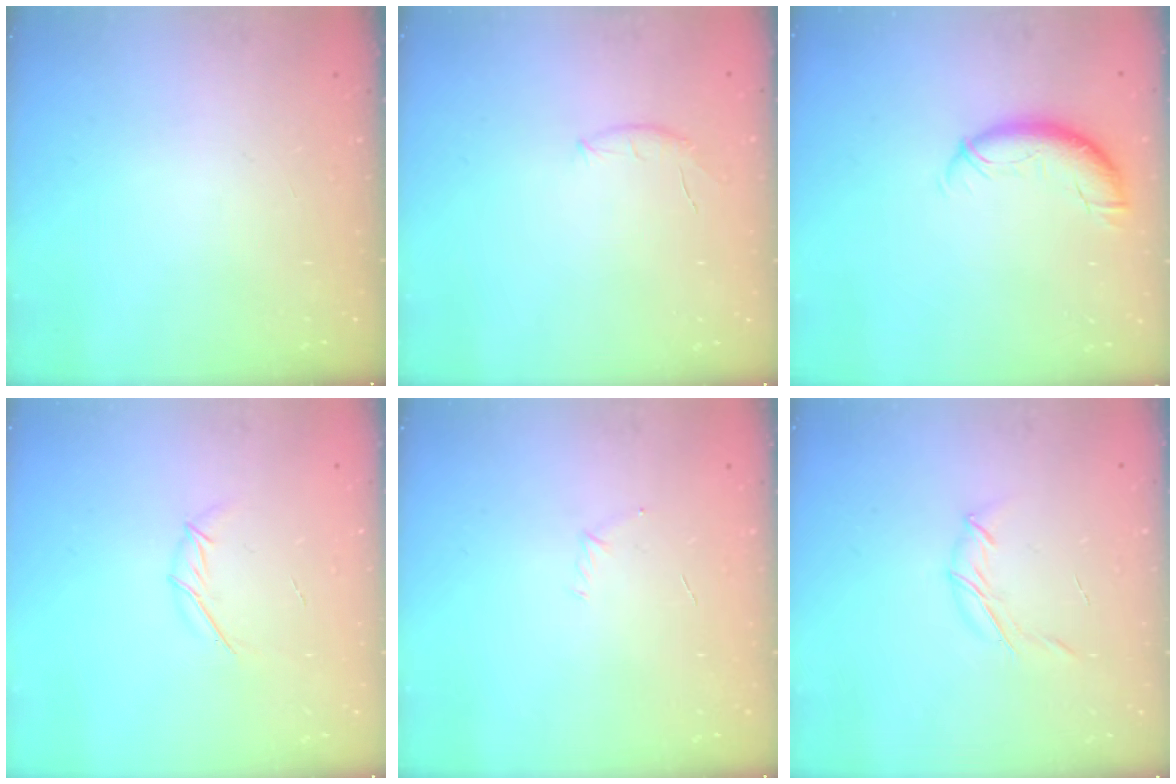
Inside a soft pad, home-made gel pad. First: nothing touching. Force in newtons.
{"total": 6.9, "press": 6.8, "slide": 1.2}
{"total": 9.8, "press": 9.5, "slide": 2.3}
{"total": 5.4, "press": 5.3, "slide": 1.1}
{"total": 3.1, "press": 2.9, "slide": 0.9}
{"total": 6.0, "press": 6.0, "slide": 0.8}